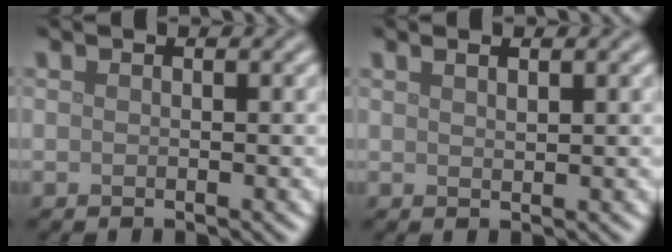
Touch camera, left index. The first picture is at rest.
{"total": 1.0, "force": [0.7, 0.2, 0.6], "torque": [-0.011, 0.002, 0.013]}